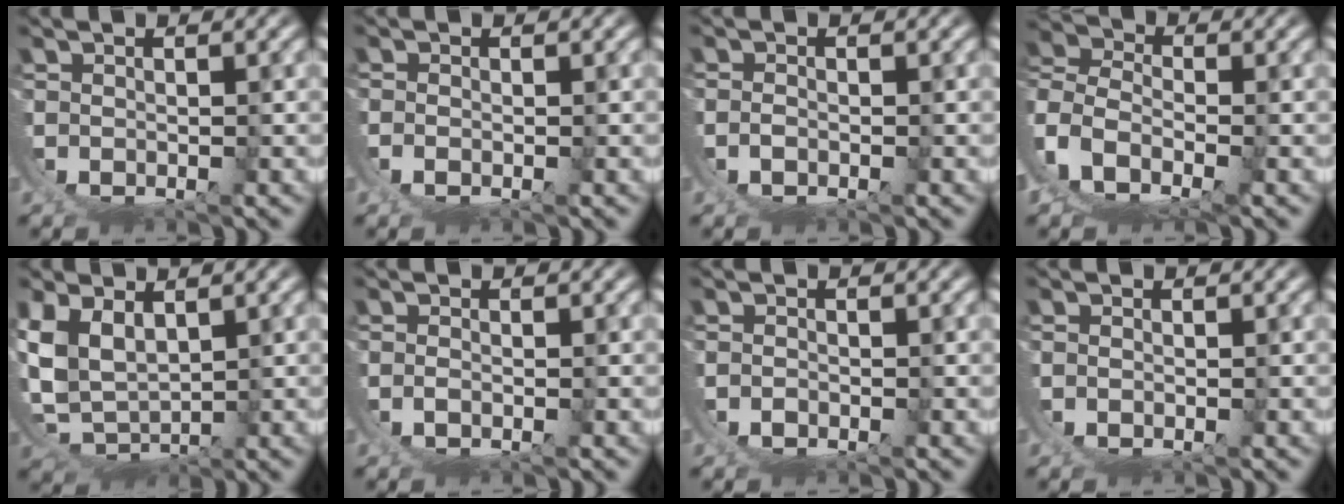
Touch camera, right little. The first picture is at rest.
{"total": 1.0, "force": [0.2, 0.4, 0.9], "torque": [-0.025, -0.005, 0.007]}
{"total": 1.8, "force": [0.2, 1.5, 1.0], "torque": [-0.030, -0.003, 0.003]}
{"total": 13.5, "force": [2.1, 11.8, 6.2], "torque": [-0.197, -0.042, 0.027]}
{"total": 7.0, "force": [2.7, 5.0, 4.2], "torque": [-0.142, -0.038, 0.070]}
{"total": 1.2, "force": [0.2, 0.7, 1.0], "torque": [-0.025, -0.002, 0.005]}
{"total": 1.7, "force": [0.0, 1.6, 0.6], "torque": [-0.022, -0.001, -0.001]}
{"total": 0.8, "force": [0.1, 0.5, 0.6], "torque": [-0.018, -0.003, 0.002]}